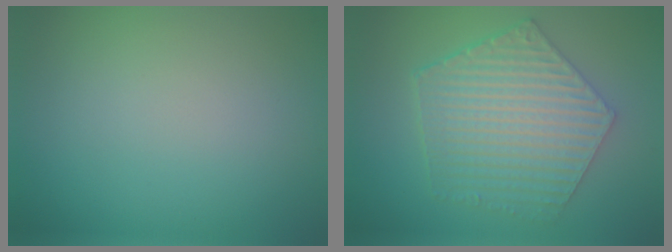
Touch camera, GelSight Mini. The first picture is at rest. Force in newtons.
{"total": 6.2, "press": 4.8, "slide": 4.0}